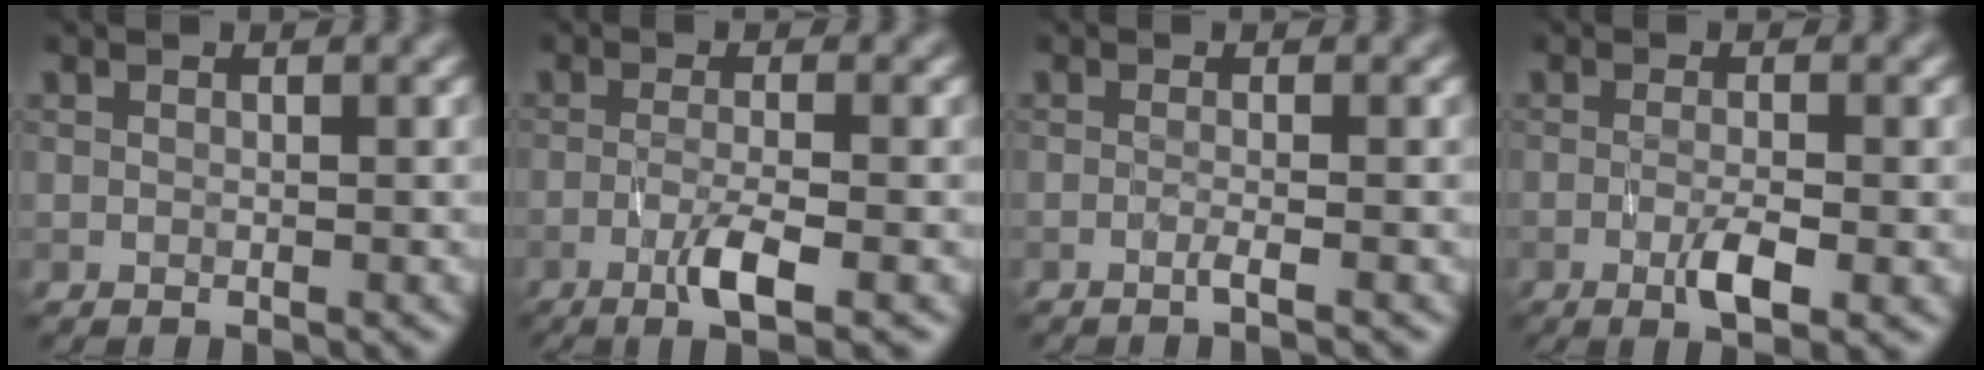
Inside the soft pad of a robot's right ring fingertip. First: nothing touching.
{"total": 3.7, "force": [-1.6, 0.6, 3.3], "torque": [-0.064, 0.002, -0.035]}
{"total": 1.4, "force": [-0.6, 0.3, 1.2], "torque": [-0.013, -0.003, -0.020]}
{"total": 3.2, "force": [-1.0, 0.7, 3.0], "torque": [-0.056, -0.004, -0.019]}